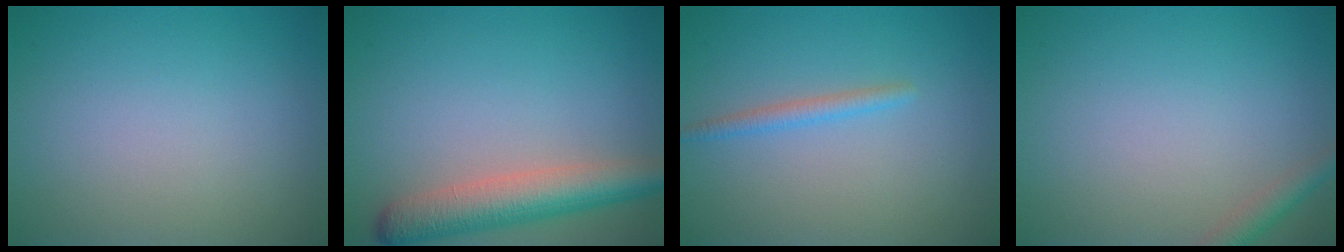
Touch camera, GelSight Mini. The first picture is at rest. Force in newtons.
{"total": 5.4, "press": 5.4, "slide": 0.1}
{"total": 1.4, "press": 1.4, "slide": 0.0}
{"total": 1.6, "press": 1.6, "slide": 0.1}